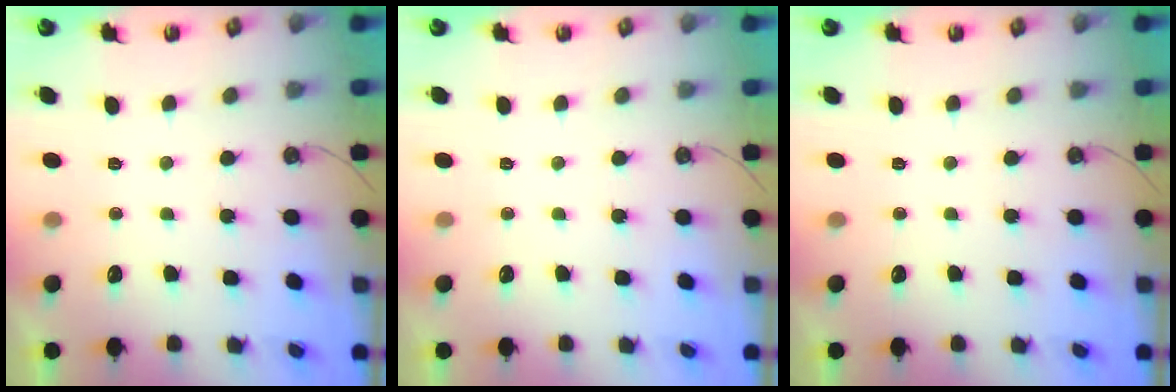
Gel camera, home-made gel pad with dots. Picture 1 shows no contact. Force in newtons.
{"total": 0.0}
{"total": 0.0}